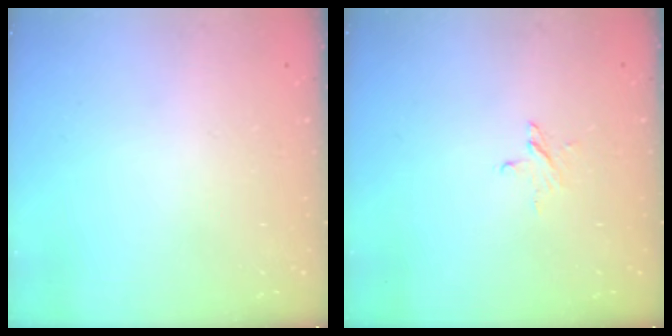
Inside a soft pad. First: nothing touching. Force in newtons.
{"total": 3.9, "press": 3.8, "slide": 0.3}